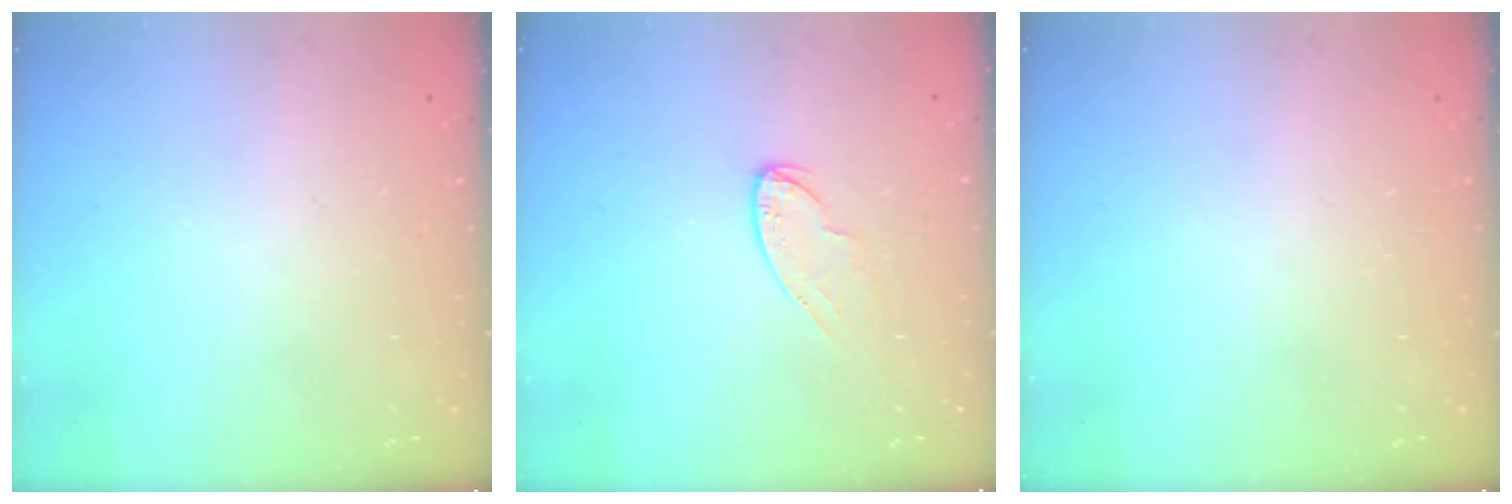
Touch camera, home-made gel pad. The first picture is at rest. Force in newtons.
{"total": 7.1, "press": 7.1, "slide": 0.6}
{"total": 0.0}